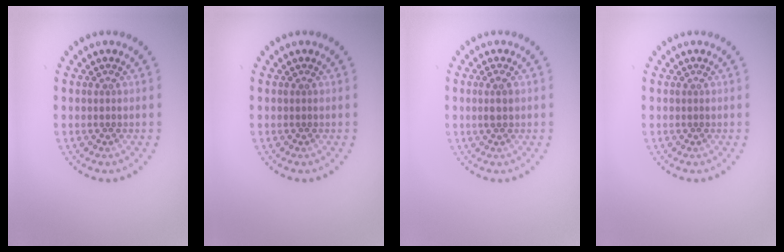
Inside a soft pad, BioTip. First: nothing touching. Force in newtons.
{"total": 0.0}
{"total": 1.1, "press": 1.1, "slide": 0.3}
{"total": 0.0}